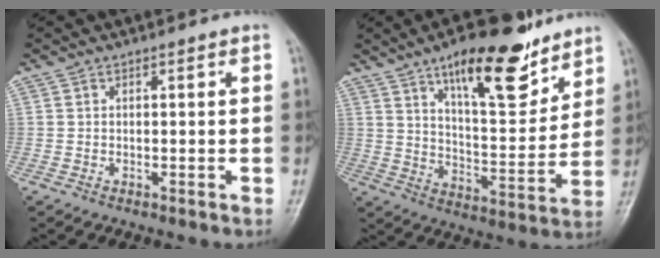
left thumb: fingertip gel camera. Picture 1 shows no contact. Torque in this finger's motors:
{"motor_torque": [1.32, 1.25, 1.26, -1.51, 0.33]}